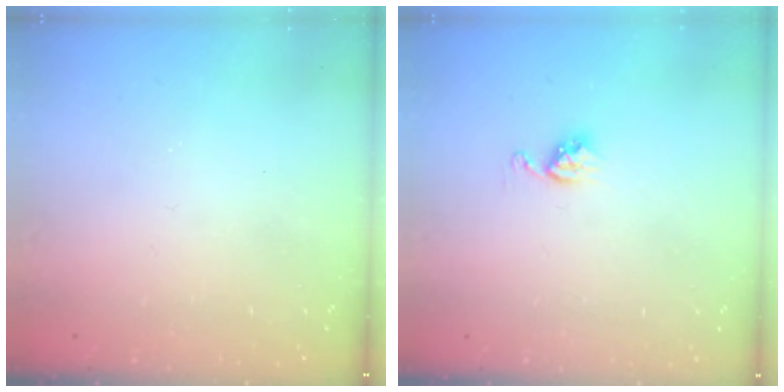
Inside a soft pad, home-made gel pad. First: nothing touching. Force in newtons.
{"total": 5.1, "press": 5.0, "slide": 0.5}